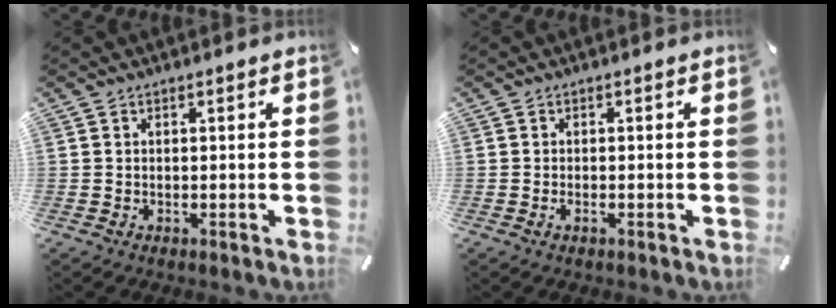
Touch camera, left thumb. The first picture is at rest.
{"total": 1.0, "force": [-0.4, 0.4, 0.9], "torque": [-0.016, -0.001, -0.008]}